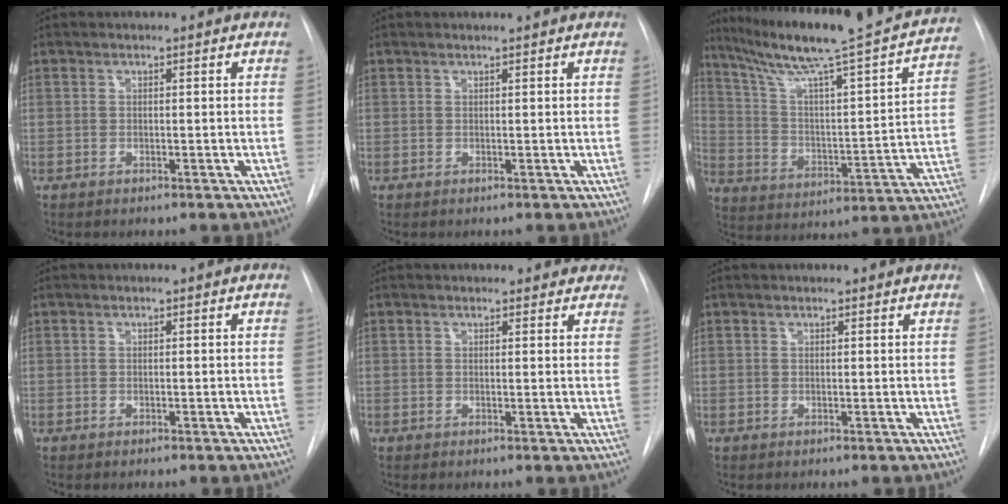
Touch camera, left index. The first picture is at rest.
{"total": 1.6, "force": [1.6, 0.1, 0.4], "torque": [-0.012, 0.013, 0.019]}
{"total": 26.7, "force": [22.9, 1.3, 13.7], "torque": [-0.219, -0.040, 0.320]}
{"total": 0.0}
{"total": 6.2, "force": [5.6, 2.5, 0.7], "torque": [0.021, -0.001, 0.039]}
{"total": 2.5, "force": [2.4, 0.6, 0.4], "torque": [-0.013, 0.013, 0.022]}